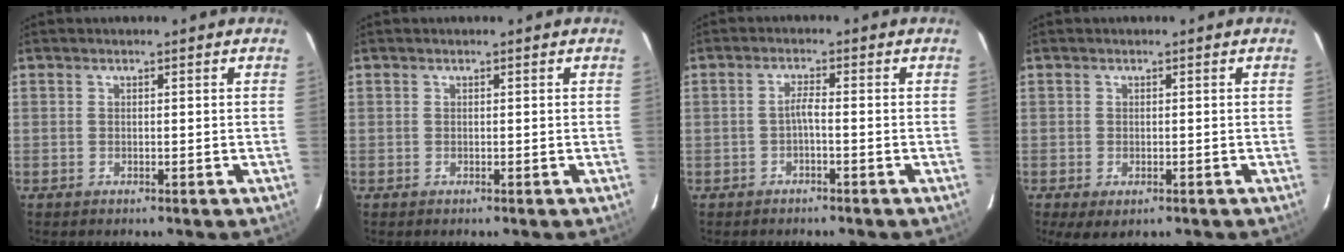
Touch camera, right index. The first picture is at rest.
{"total": 0.0}
{"total": 1.8, "force": [-1.0, 0.0, 1.5], "torque": [-0.030, 0.005, -0.018]}
{"total": 3.6, "force": [-1.7, 1.9, 2.6], "torque": [-0.047, -0.018, -0.022]}